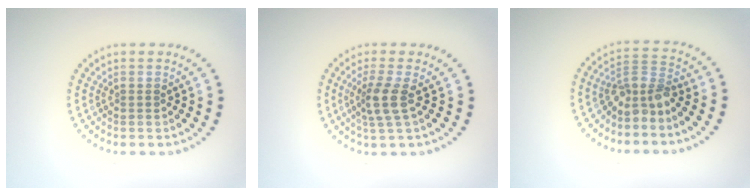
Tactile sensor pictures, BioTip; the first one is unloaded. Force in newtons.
{"total": 2.6, "press": 2.0, "slide": 1.7}
{"total": 3.1, "press": 2.2, "slide": 2.2}